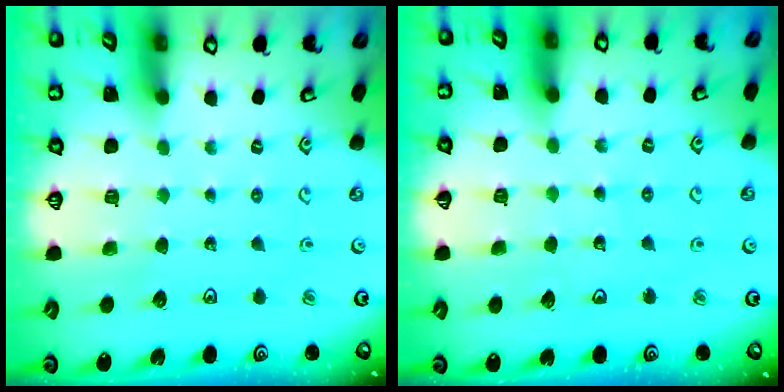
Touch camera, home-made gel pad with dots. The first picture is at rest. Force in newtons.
{"total": 3.4, "press": 3.4, "slide": 0.3}